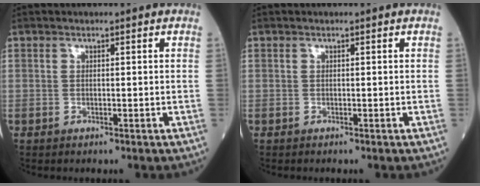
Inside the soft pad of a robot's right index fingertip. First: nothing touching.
{"total": 0.0}